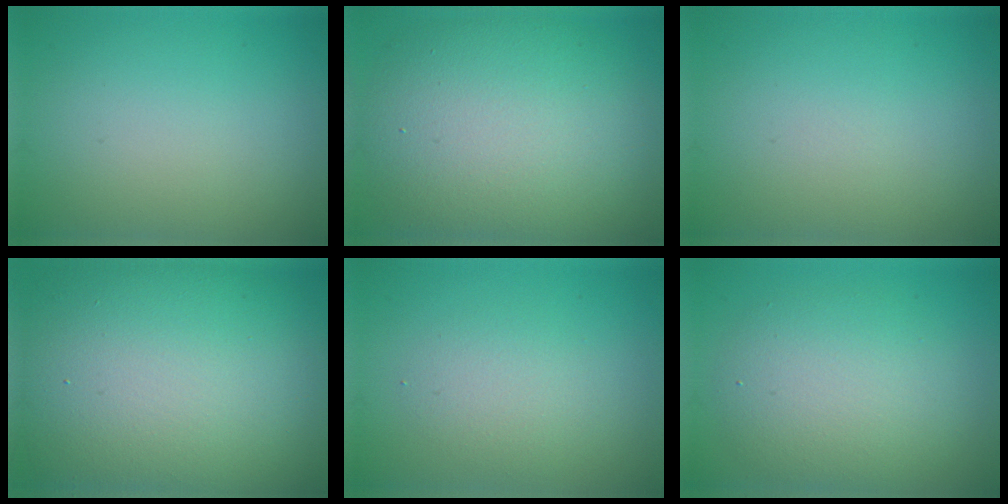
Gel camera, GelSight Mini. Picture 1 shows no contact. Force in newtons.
{"total": 11.6, "press": 11.6, "slide": 0.6}
{"total": 0.0}
{"total": 17.7, "press": 17.7, "slide": 1.2}
{"total": 2.4, "press": 2.4, "slide": 0.2}
{"total": 5.6, "press": 5.6, "slide": 0.3}